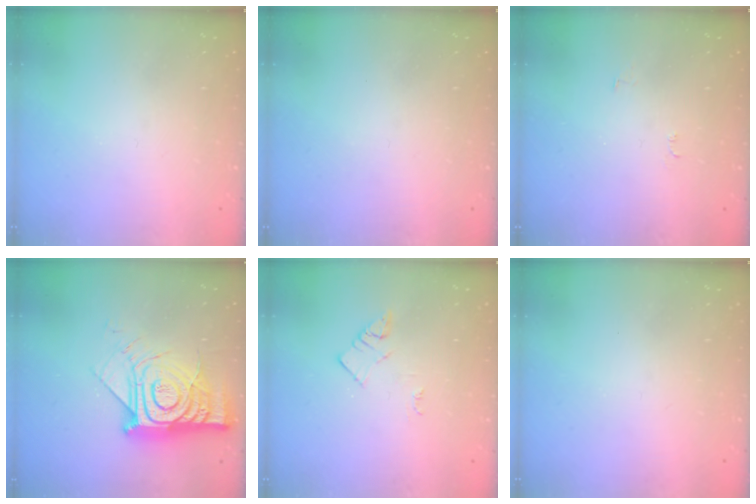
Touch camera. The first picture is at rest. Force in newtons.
{"total": 0.0}
{"total": 4.5, "press": 4.5, "slide": 0.5}
{"total": 17.1, "press": 17.0, "slide": 1.5}
{"total": 3.0, "press": 3.0, "slide": 0.4}
{"total": 2.1, "press": 2.0, "slide": 0.4}